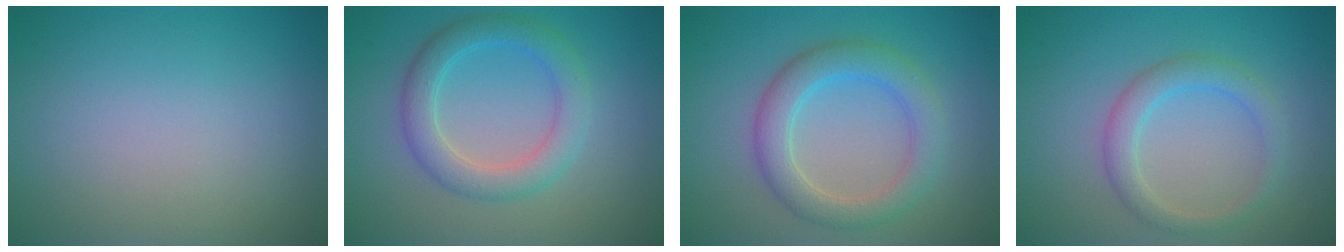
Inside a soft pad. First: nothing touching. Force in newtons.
{"total": 4.0, "press": 4.0, "slide": 0.1}
{"total": 4.3, "press": 4.3, "slide": 0.3}
{"total": 2.7, "press": 2.7, "slide": 0.1}